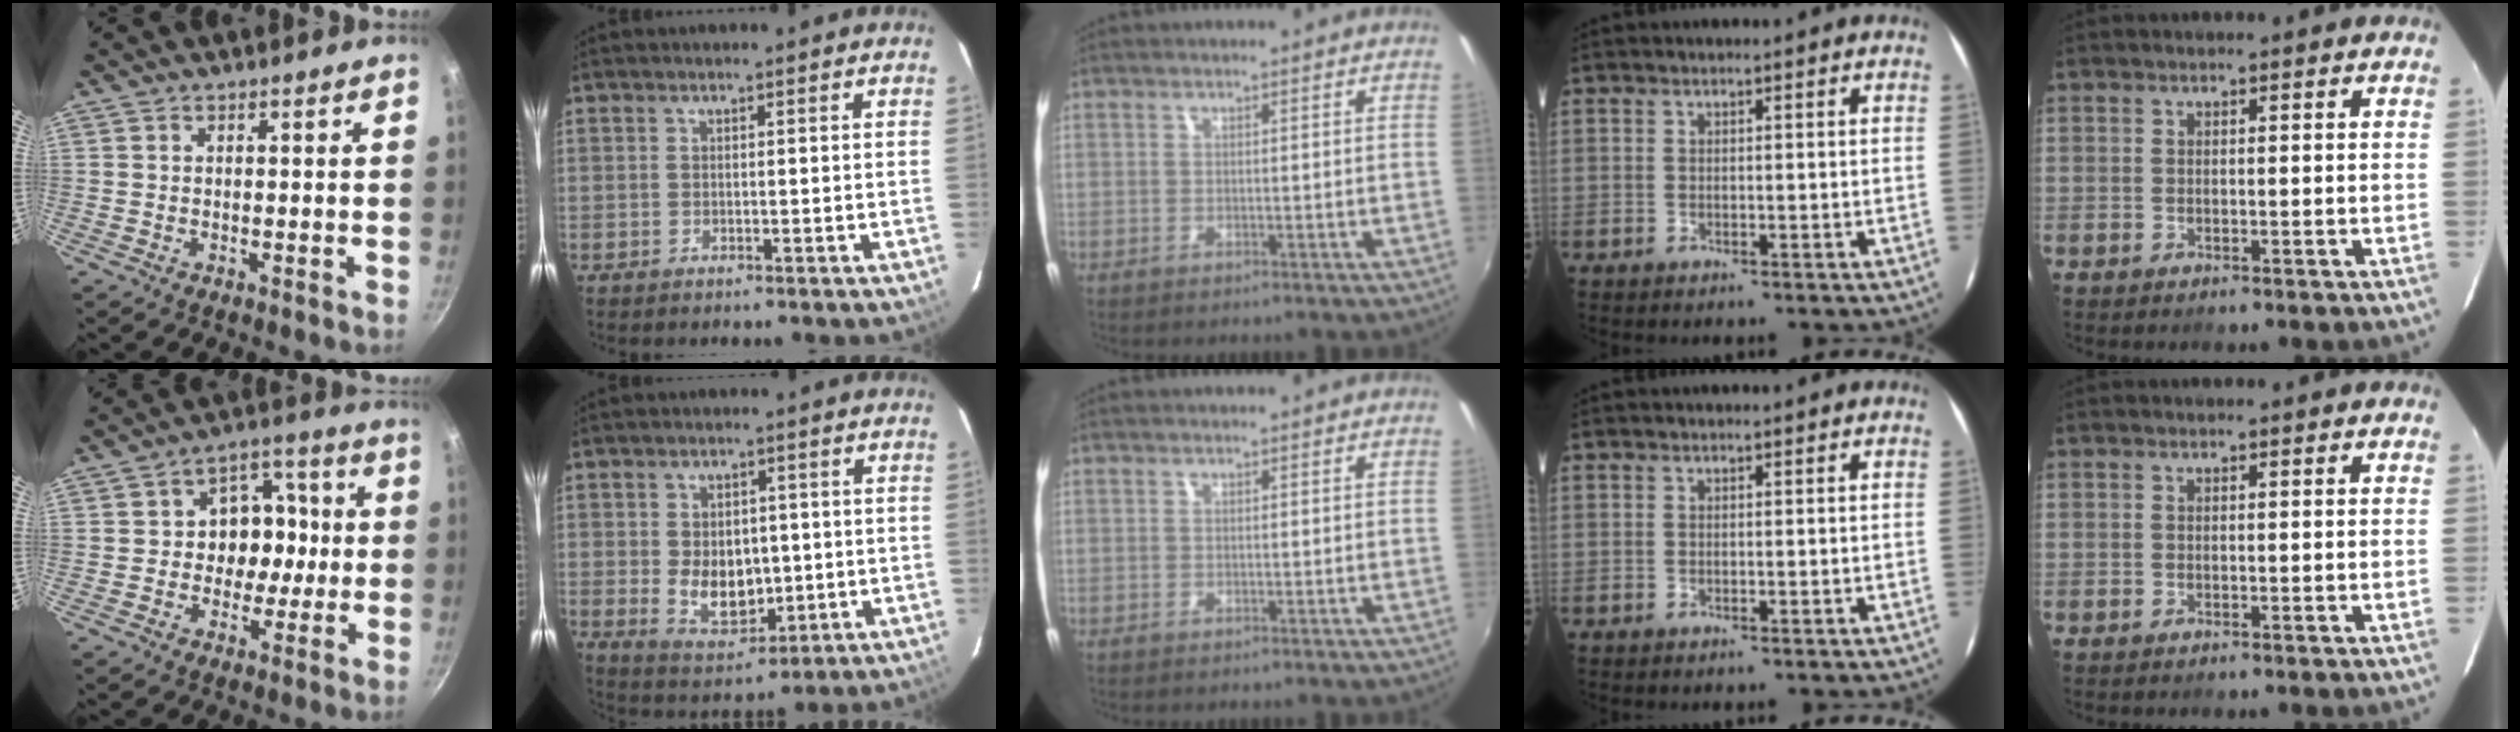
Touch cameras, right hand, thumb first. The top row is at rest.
{"thumb": {"total": 10.4, "force": [-0.4, 8.6, 5.9], "torque": [-0.030, 0.021, -0.016]}, "index": {"total": 9.4, "force": [-0.6, 6.6, 6.6], "torque": [-0.129, -0.010, 0.011]}}